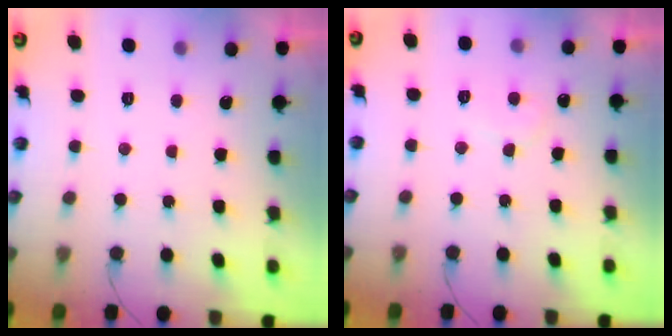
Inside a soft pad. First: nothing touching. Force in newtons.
{"total": 6.8, "press": 6.8, "slide": 0.5}